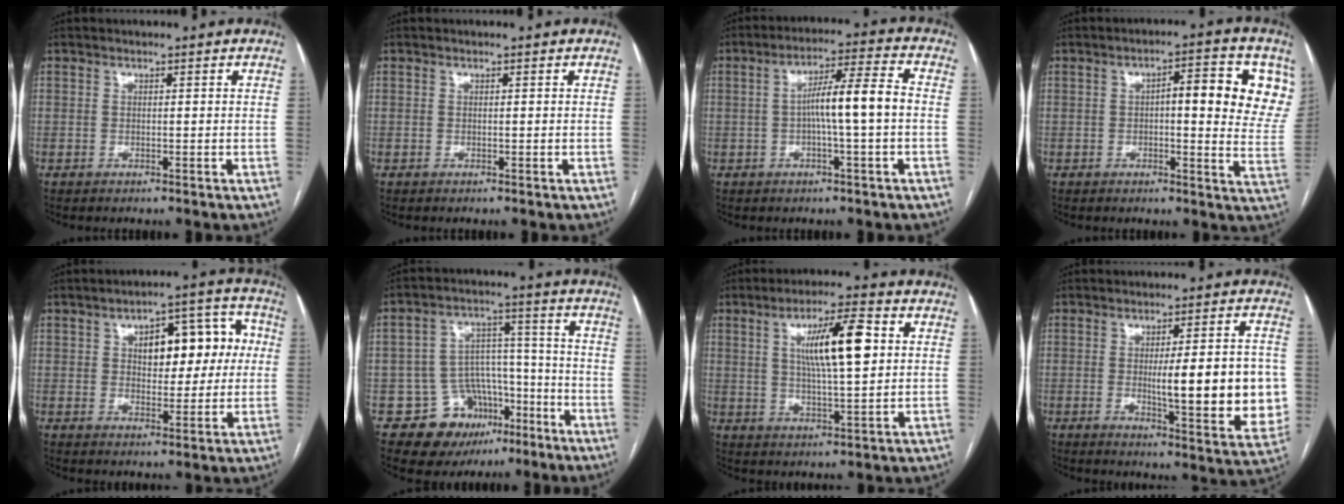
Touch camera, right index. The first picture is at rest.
{"total": 0.0}
{"total": 8.5, "force": [-0.6, 0.1, 8.5], "torque": [-0.145, 0.019, -0.013]}
{"total": 12.8, "force": [3.9, 3.1, 11.8], "torque": [-0.132, 0.009, 0.040]}
{"total": 11.2, "force": [2.0, 5.4, 9.6], "torque": [-0.117, 0.039, 0.035]}
{"total": 11.2, "force": [-6.2, 8.7, 3.3], "torque": [-0.034, 0.056, -0.084]}
{"total": 11.1, "force": [2.7, 1.7, 10.6], "torque": [-0.181, 0.008, 0.047]}
{"total": 15.5, "force": [-0.8, 3.2, 15.1], "torque": [-0.192, -0.005, -0.001]}